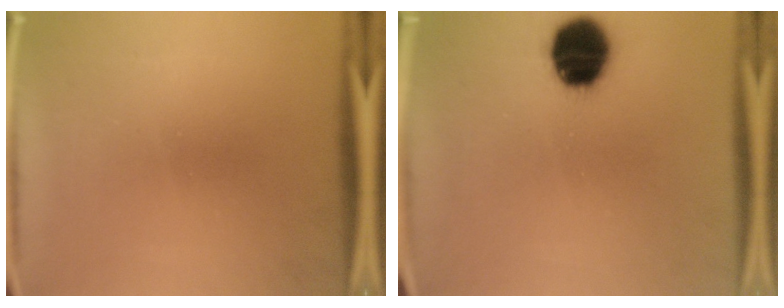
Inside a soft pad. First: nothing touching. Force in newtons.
{"total": 14.9}